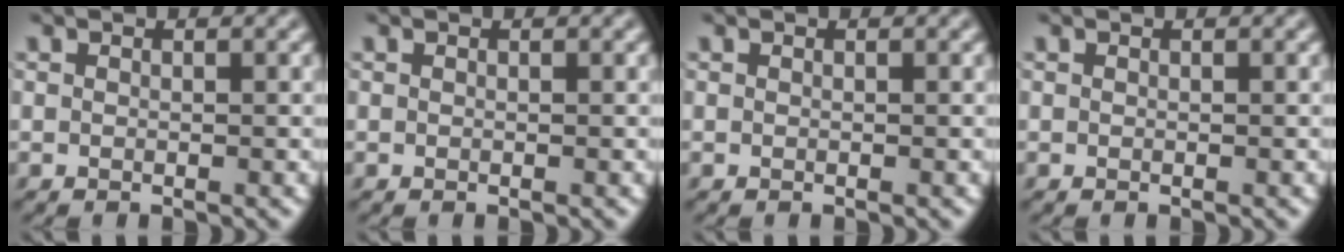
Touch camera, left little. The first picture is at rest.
{"total": 0.0}
{"total": 0.0}
{"total": 0.0}